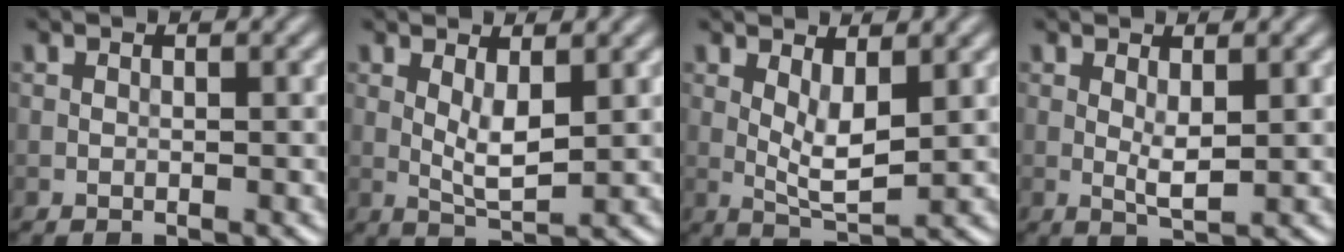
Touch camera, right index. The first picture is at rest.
{"total": 2.9, "force": [0.8, 0.9, 2.7], "torque": [-0.054, -0.008, 0.018]}
{"total": 3.5, "force": [1.0, 1.2, 3.1], "torque": [-0.063, -0.010, 0.022]}
{"total": 2.0, "force": [0.5, 0.5, 1.8], "torque": [-0.038, -0.005, 0.012]}